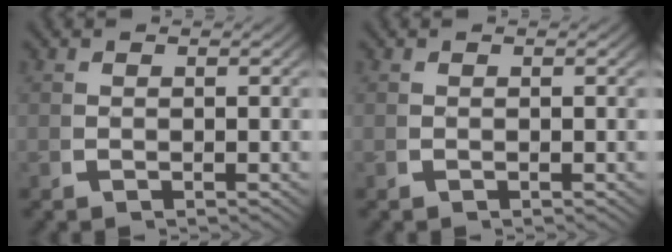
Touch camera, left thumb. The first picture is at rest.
{"total": 0.0}